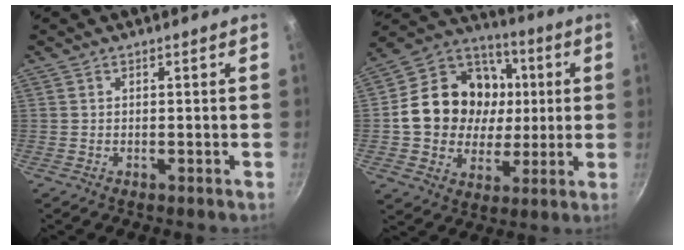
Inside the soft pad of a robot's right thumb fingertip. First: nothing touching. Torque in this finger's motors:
{"motor_torque": [1.77, 2.60, 1.03, -0.26, 0.14]}